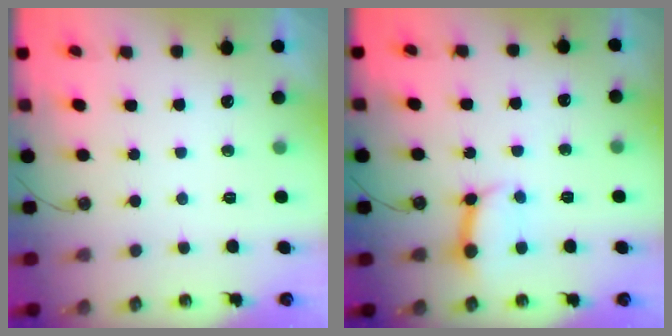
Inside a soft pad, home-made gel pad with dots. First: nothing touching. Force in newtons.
{"total": 10.1, "press": 10.0, "slide": 1.2}